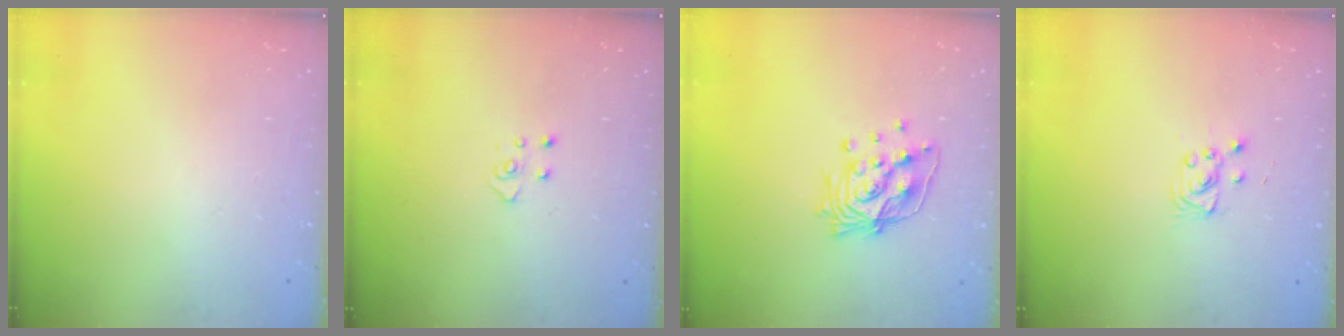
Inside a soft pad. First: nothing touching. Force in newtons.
{"total": 4.1, "press": 4.0, "slide": 0.5}
{"total": 14.4, "press": 14.4, "slide": 1.1}
{"total": 4.4, "press": 4.4, "slide": 0.5}